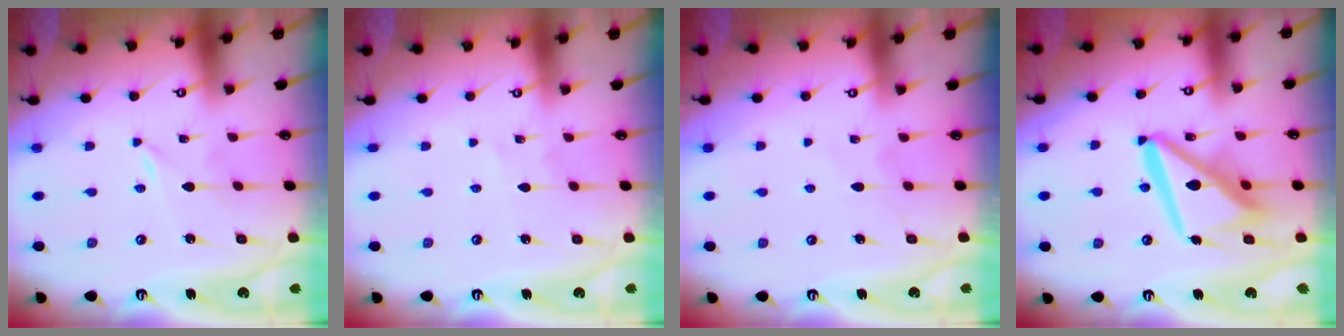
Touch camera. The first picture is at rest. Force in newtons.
{"total": 2.6, "press": 2.6, "slide": 0.3}
{"total": 6.0, "press": 5.9, "slide": 0.8}
{"total": 15.2, "press": 15.1, "slide": 1.9}